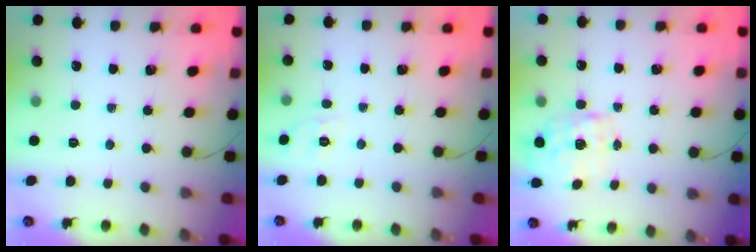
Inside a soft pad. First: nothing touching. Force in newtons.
{"total": 4.5, "press": 4.1, "slide": 1.9}
{"total": 2.2, "press": 2.2, "slide": 0.4}